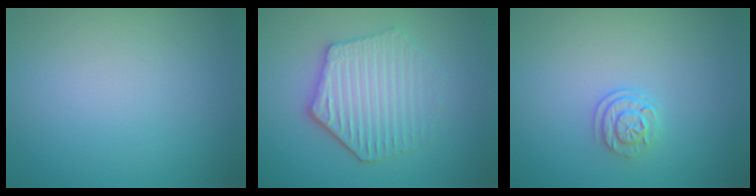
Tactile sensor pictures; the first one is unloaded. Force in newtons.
{"total": 4.7, "press": 4.1, "slide": 2.2}
{"total": 2.2, "press": 1.7, "slide": 1.4}